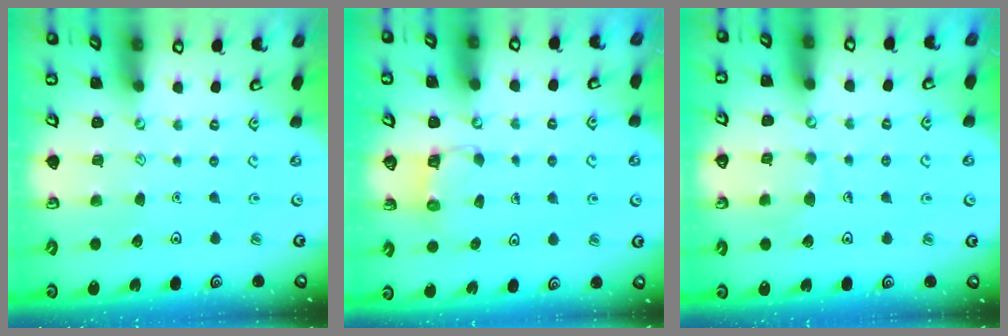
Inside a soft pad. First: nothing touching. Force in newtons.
{"total": 3.7, "press": 3.7, "slide": 0.4}
{"total": 5.6, "press": 5.6, "slide": 0.4}